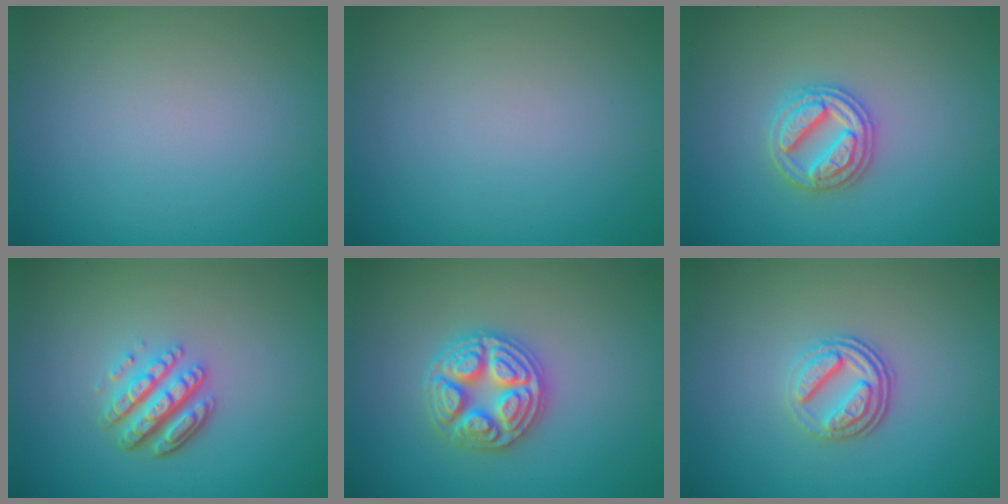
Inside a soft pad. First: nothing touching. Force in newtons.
{"total": 0.0}
{"total": 3.2, "press": 3.2, "slide": 0.6}
{"total": 4.6, "press": 3.4, "slide": 3.2}
{"total": 4.9, "press": 4.8, "slide": 0.6}
{"total": 3.5, "press": 2.7, "slide": 2.2}